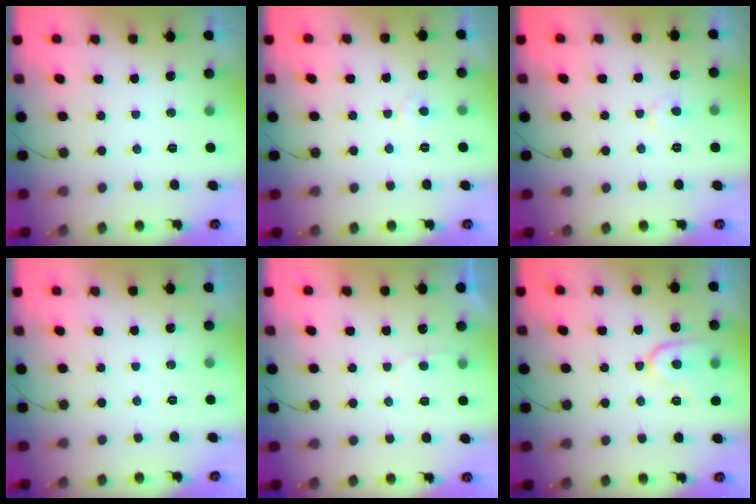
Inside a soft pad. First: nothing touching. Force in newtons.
{"total": 3.2, "press": 3.2, "slide": 0.3}
{"total": 5.1, "press": 5.0, "slide": 0.3}
{"total": 0.0}
{"total": 2.7, "press": 2.7, "slide": 0.3}
{"total": 10.7, "press": 10.7, "slide": 0.7}